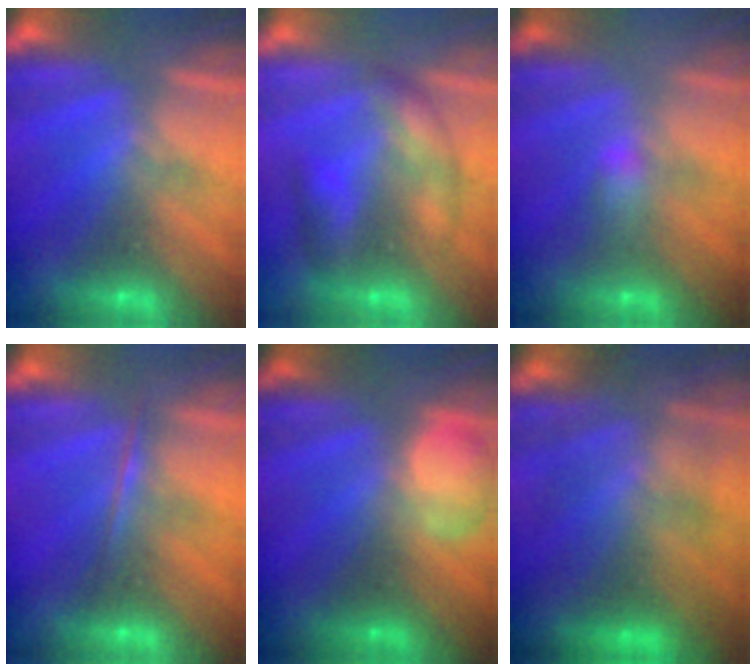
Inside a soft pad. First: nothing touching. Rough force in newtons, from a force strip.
{"total": 2.6}
{"total": 2.2}
{"total": 1.7}
{"total": 2.5}
{"total": 6.1}